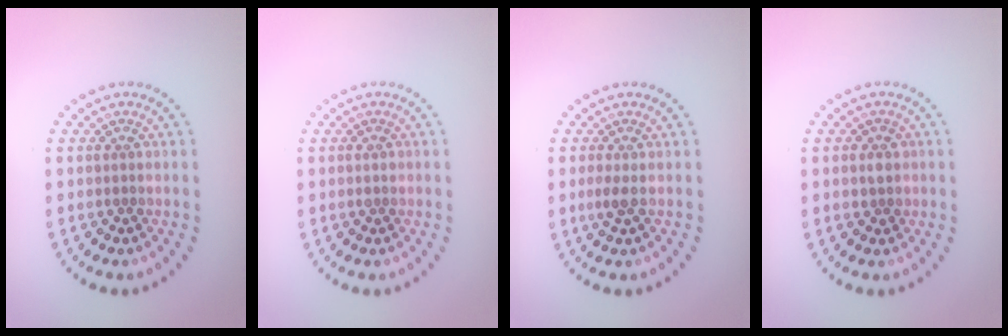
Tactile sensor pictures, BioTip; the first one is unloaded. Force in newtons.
{"total": 0.8, "press": 0.7, "slide": 0.1}
{"total": 1.0, "press": 0.9, "slide": 0.5}
{"total": 1.5, "press": 1.4, "slide": 0.5}